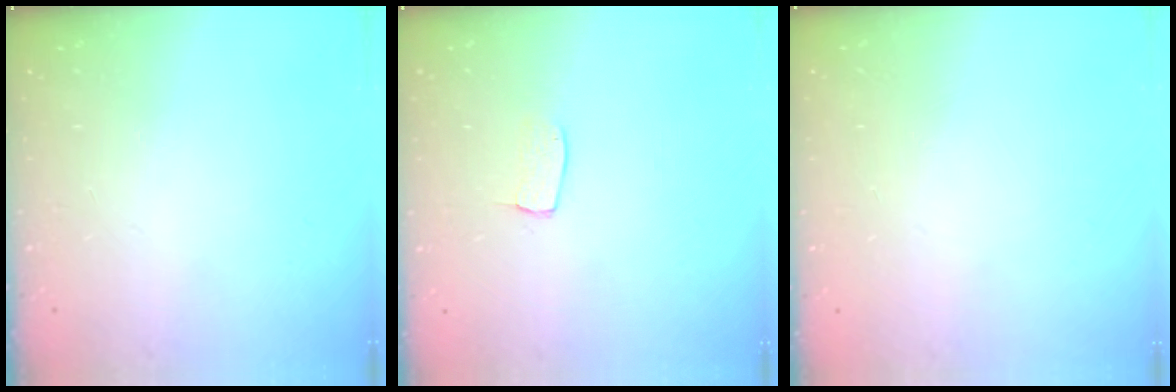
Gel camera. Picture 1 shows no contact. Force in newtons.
{"total": 4.6, "press": 4.6, "slide": 0.3}
{"total": 0.0}